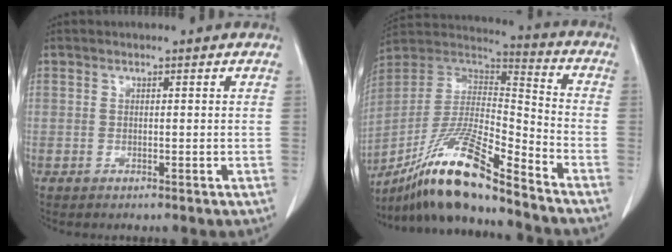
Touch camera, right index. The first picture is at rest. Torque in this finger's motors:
{"motor_torque": [0.66, -0.58, 0.38, 0.20]}